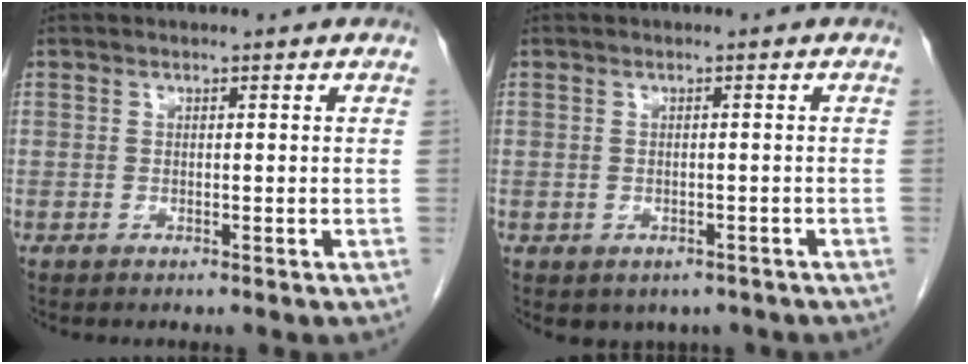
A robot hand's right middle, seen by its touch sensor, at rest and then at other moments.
{"total": 3.5, "force": [-2.5, 2.3, 1.0], "torque": [-0.005, 0.007, -0.026]}